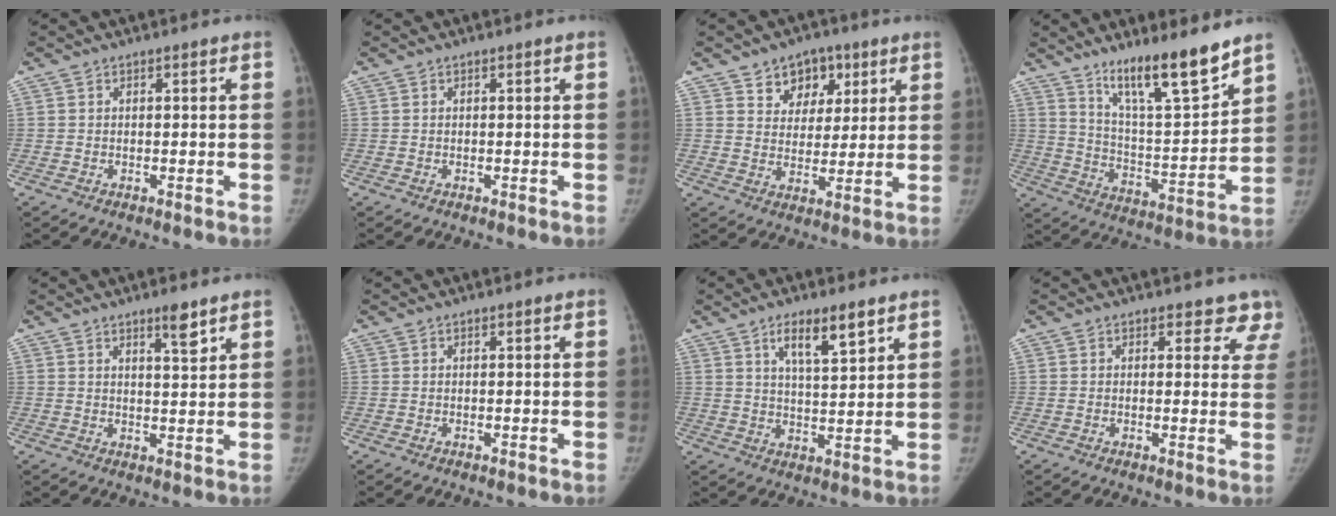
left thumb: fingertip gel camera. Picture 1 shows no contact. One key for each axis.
{"total": 0.0}
{"total": 8.4, "fx": 4.6, "fy": 6.4, "fz": 2.9, "tx": -0.002, "ty": -0.018, "tz": 0.074}
{"total": 15.0, "fx": 11.4, "fy": 2.3, "fz": 9.6, "tx": -0.133, "ty": -0.084, "tz": 0.200}
{"total": 3.8, "fx": 2.8, "fy": 0.5, "fz": 2.6, "tx": -0.034, "ty": -0.023, "tz": 0.045}
{"total": 0.0}
{"total": 7.8, "fx": 4.8, "fy": 2.0, "fz": 5.8, "tx": -0.087, "ty": -0.030, "tz": 0.085}
{"total": 5.3, "fx": 4.6, "fy": 2.6, "fz": 0.3, "tx": 0.044, "ty": -0.021, "tz": 0.028}